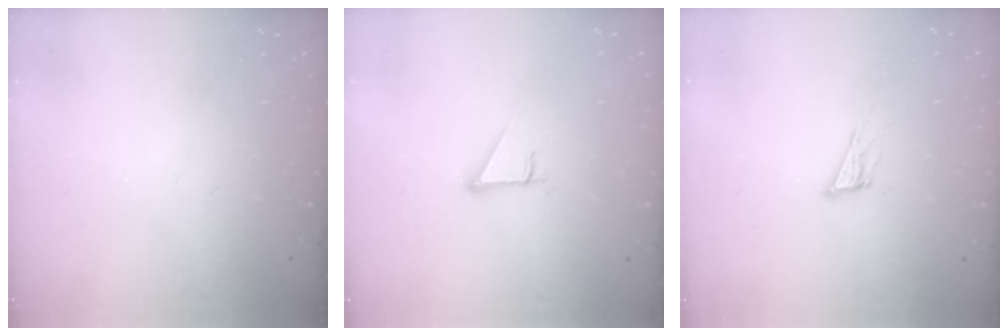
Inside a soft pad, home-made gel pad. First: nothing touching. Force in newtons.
{"total": 2.8, "press": 2.8, "slide": 0.0}
{"total": 8.4, "press": 8.0, "slide": 2.2}